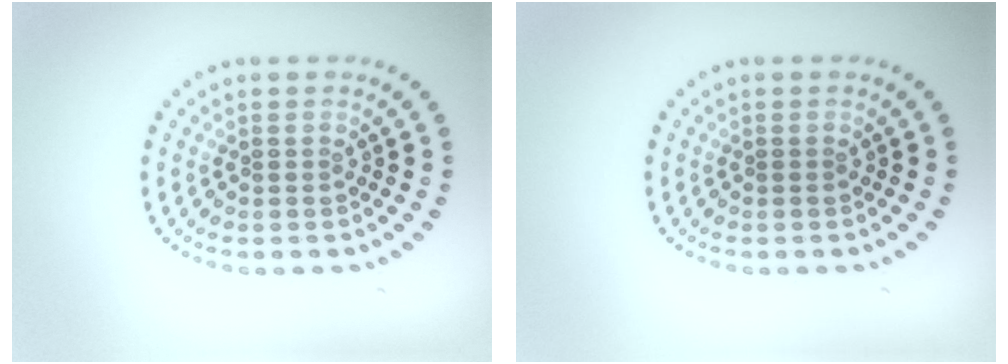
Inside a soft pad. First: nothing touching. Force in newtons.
{"total": 0.0}